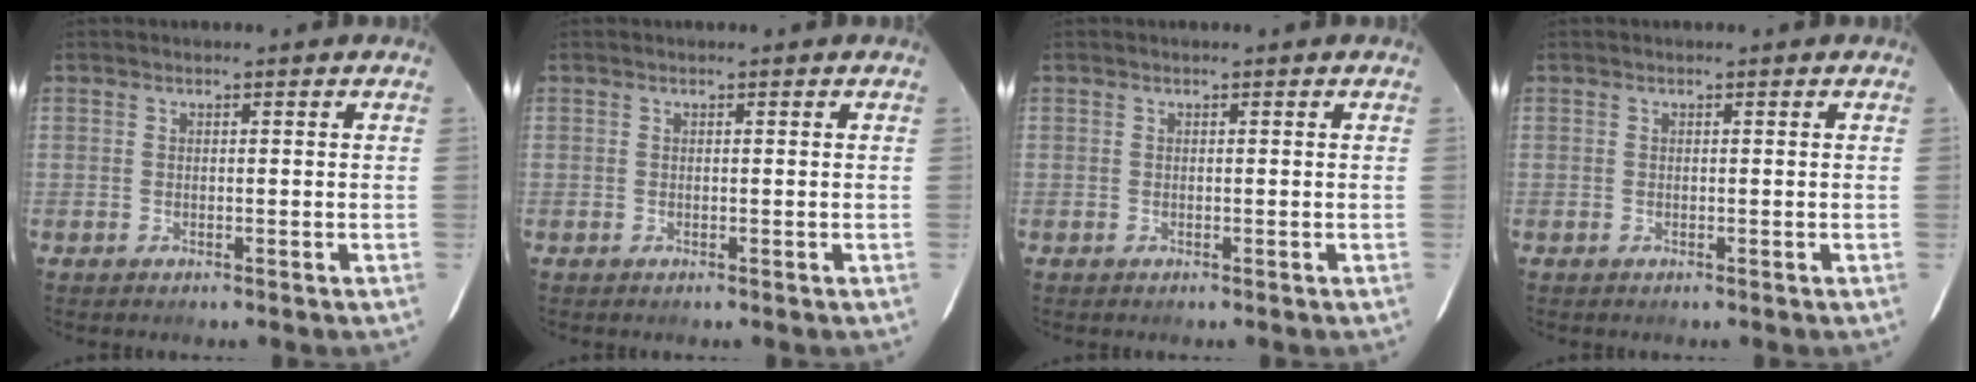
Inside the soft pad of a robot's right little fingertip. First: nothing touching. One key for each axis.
{"total": 0.0}
{"total": 0.0}
{"total": 0.0}